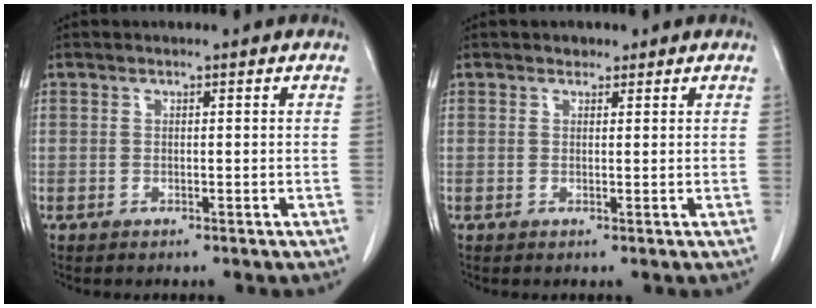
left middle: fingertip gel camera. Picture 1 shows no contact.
{"total": 1.0, "force": [0.7, 0.7, 0.1], "torque": [-0.002, -0.001, 0.008]}